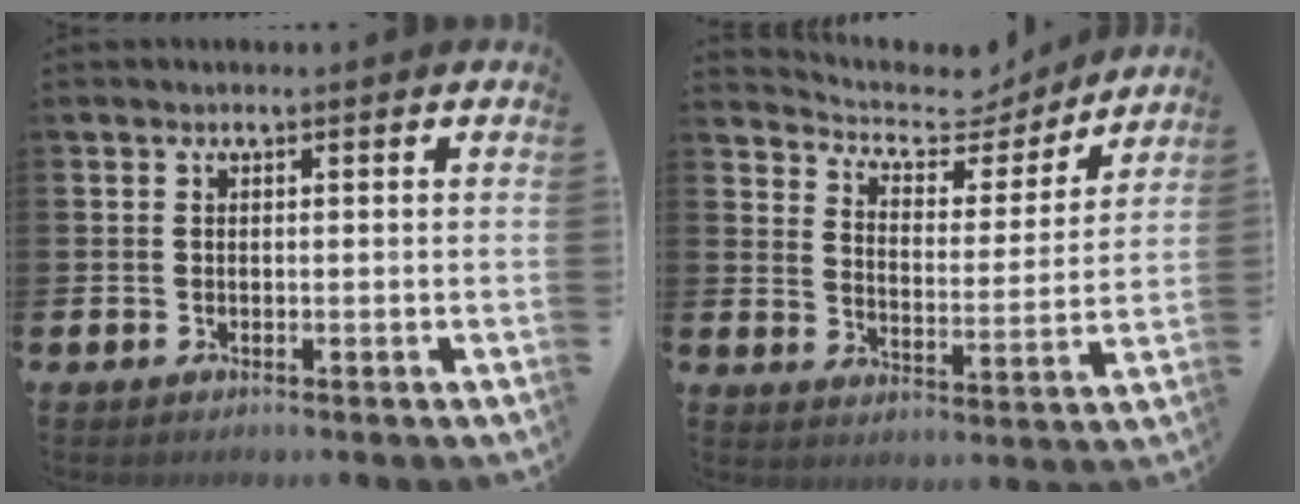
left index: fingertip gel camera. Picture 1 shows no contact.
{"total": 6.4, "force": [5.8, 2.5, 1.1], "torque": [-0.050, -0.047, 0.095]}